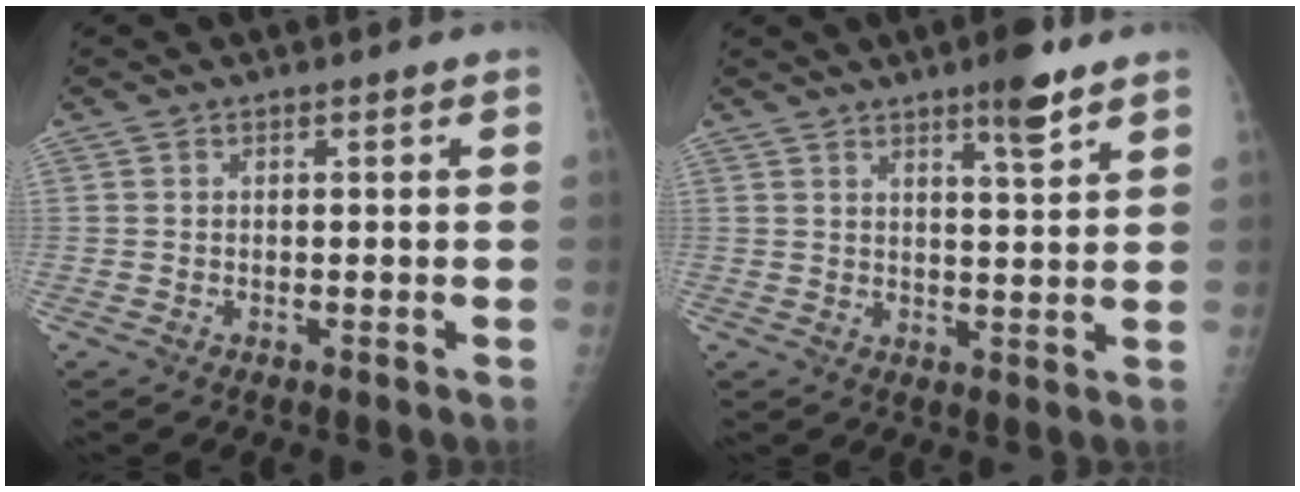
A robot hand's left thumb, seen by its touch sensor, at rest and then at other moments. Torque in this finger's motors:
{"motor_torque": [3.30, 1.71, 0.56, -0.63, 0.06]}